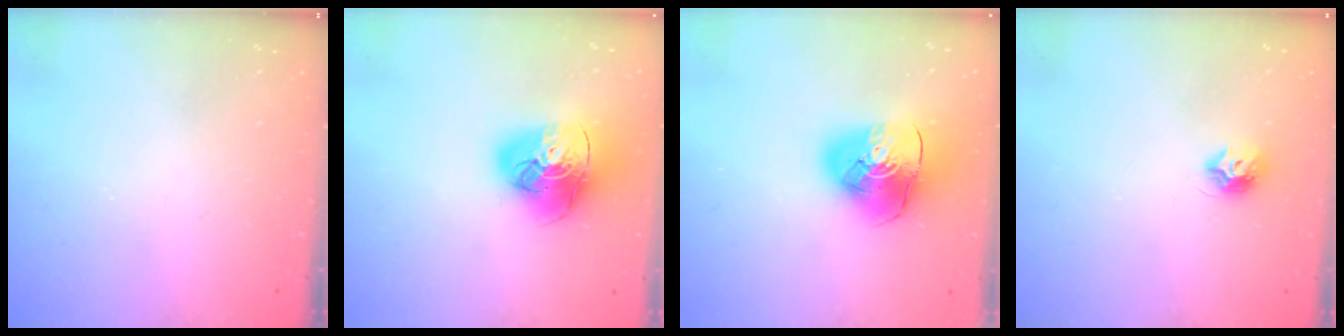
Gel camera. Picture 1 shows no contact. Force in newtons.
{"total": 15.5, "press": 15.4, "slide": 1.8}
{"total": 12.9, "press": 12.8, "slide": 1.8}
{"total": 7.4, "press": 7.4, "slide": 0.2}